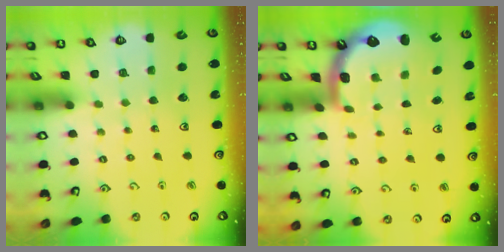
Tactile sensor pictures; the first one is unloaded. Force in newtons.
{"total": 1.5, "press": 1.4, "slide": 0.6}